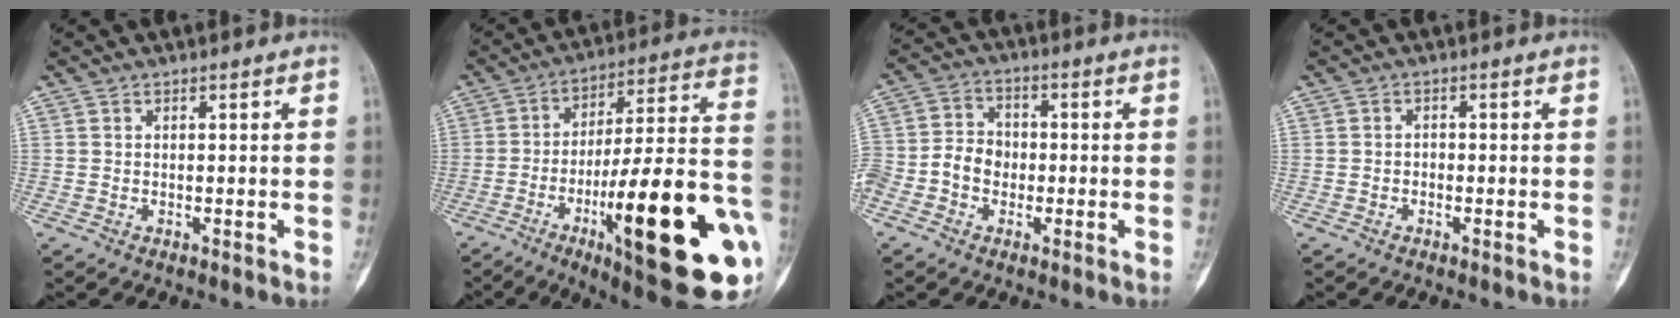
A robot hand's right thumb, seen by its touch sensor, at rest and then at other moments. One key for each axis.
{"total": 30.5, "fx": -9.3, "fy": 6.8, "fz": 28.2, "tx": -0.372, "ty": 0.017, "tz": -0.133}
{"total": 10.6, "fx": -2.2, "fy": 8.7, "fz": 5.6, "tx": -0.105, "ty": 0.032, "tz": -0.045}
{"total": 1.0, "fx": -0.5, "fy": 0.8, "fz": 0.4, "tx": 0.001, "ty": 0.005, "tz": -0.010}